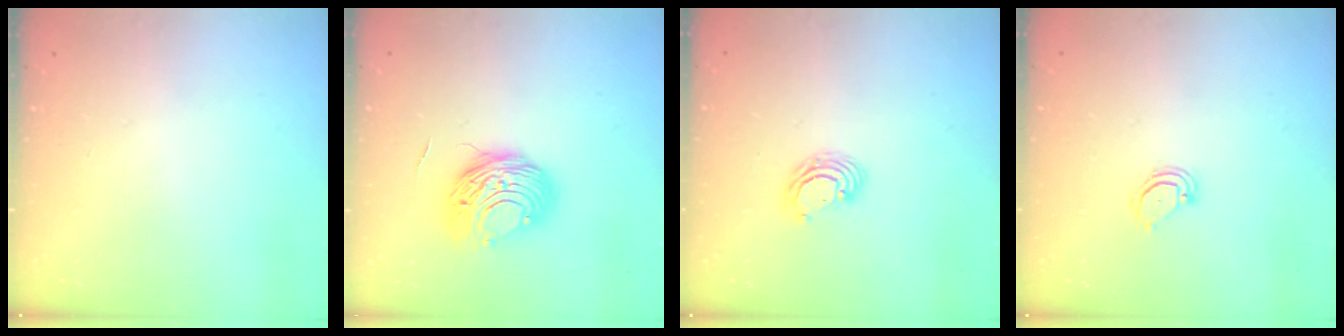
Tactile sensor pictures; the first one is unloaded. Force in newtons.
{"total": 10.0, "press": 10.0, "slide": 0.8}
{"total": 4.2, "press": 4.2, "slide": 0.2}
{"total": 3.4, "press": 3.4, "slide": 0.2}